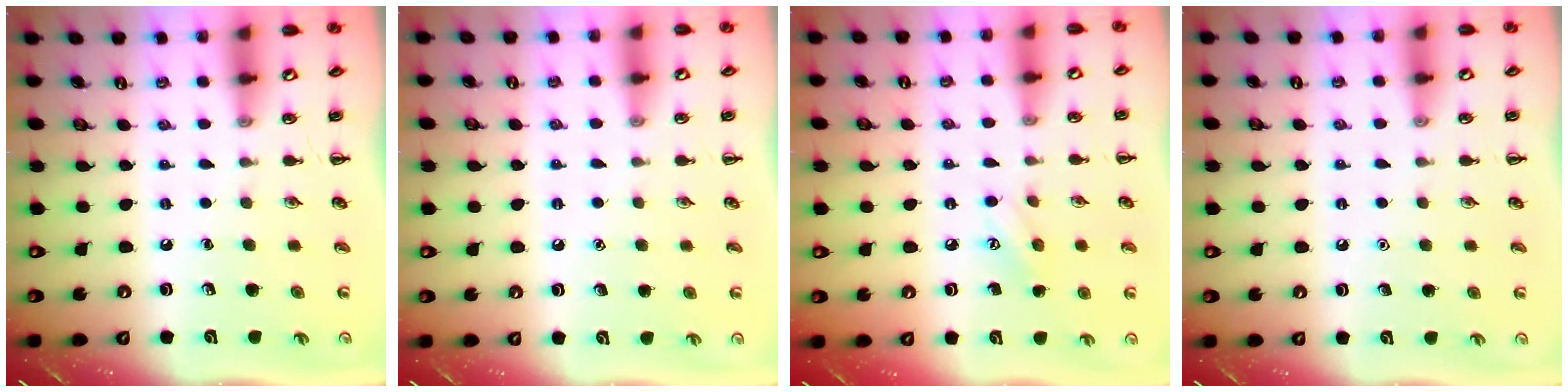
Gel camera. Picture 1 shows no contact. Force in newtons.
{"total": 1.5, "press": 1.4, "slide": 0.1}
{"total": 6.7, "press": 6.5, "slide": 1.6}
{"total": 1.5, "press": 1.5, "slide": 0.1}